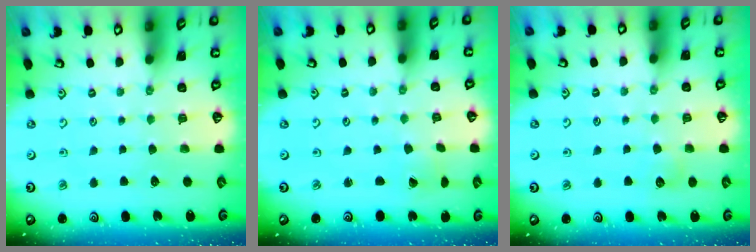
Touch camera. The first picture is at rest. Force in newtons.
{"total": 1.2, "press": 1.2, "slide": 0.4}
{"total": 4.8, "press": 4.7, "slide": 0.4}